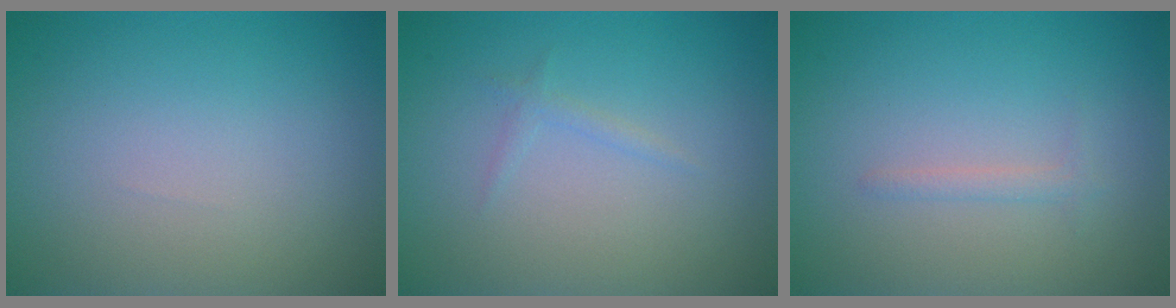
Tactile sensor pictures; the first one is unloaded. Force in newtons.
{"total": 0.7, "press": 0.7, "slide": 0.1}
{"total": 0.9, "press": 0.9, "slide": 0.0}